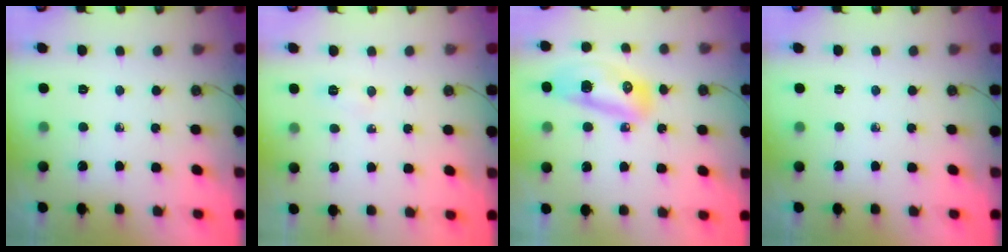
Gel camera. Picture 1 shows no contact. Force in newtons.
{"total": 4.9, "press": 4.7, "slide": 1.4}
{"total": 17.5, "press": 13.2, "slide": 11.5}
{"total": 0.0}